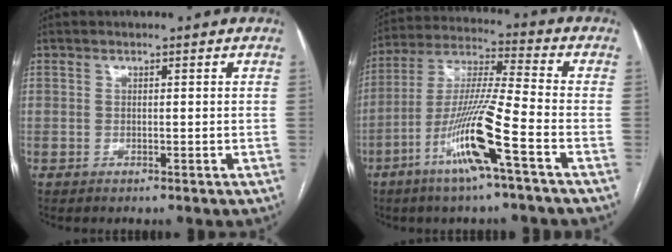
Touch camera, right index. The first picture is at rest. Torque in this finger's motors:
{"motor_torque": [1.66, -0.47, 1.00, 0.21]}